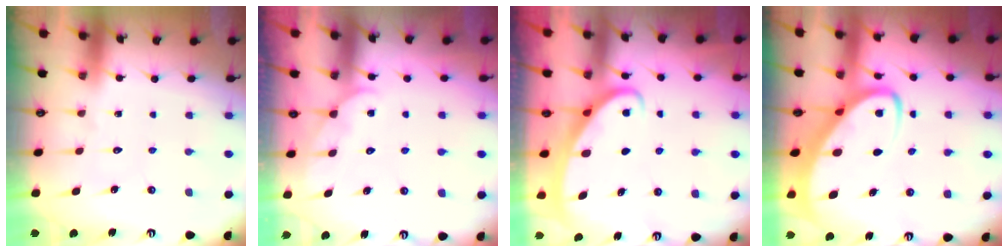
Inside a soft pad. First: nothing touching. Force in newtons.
{"total": 3.9, "press": 3.9, "slide": 0.4}
{"total": 2.4, "press": 2.4, "slide": 0.4}
{"total": 6.5, "press": 6.4, "slide": 0.8}